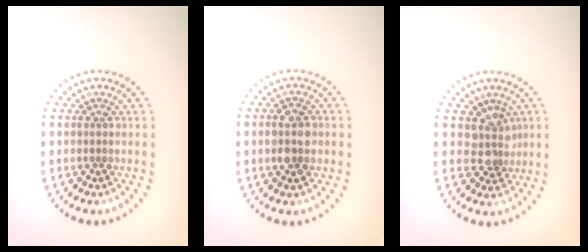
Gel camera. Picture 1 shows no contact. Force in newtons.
{"total": 3.0, "press": 3.0, "slide": 0.1}
{"total": 2.5, "press": 1.9, "slide": 1.6}